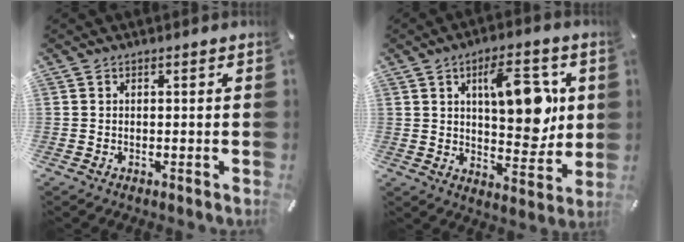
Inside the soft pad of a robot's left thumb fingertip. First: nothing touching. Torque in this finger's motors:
{"motor_torque": [0.08, 0.83, 0.25, -0.07, 0.39]}